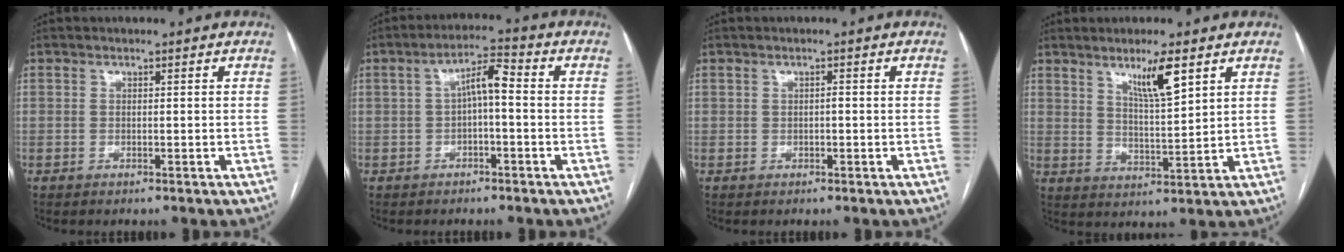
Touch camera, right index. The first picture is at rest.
{"total": 5.3, "force": [0.1, 1.5, 5.0], "torque": [-0.092, 0.026, -0.001]}
{"total": 0.7, "force": [0.0, 0.4, 0.6], "torque": [-0.011, 0.002, -0.001]}
{"total": 7.0, "force": [4.2, 0.6, 5.6], "torque": [-0.100, -0.011, 0.075]}